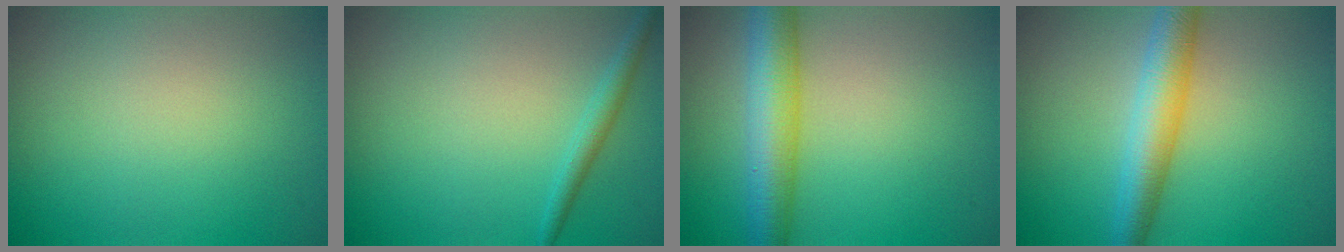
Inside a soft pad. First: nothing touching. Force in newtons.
{"total": 1.6, "press": 1.6, "slide": 0.1}
{"total": 6.1, "press": 6.1, "slide": 0.1}
{"total": 4.9, "press": 4.9, "slide": 0.1}